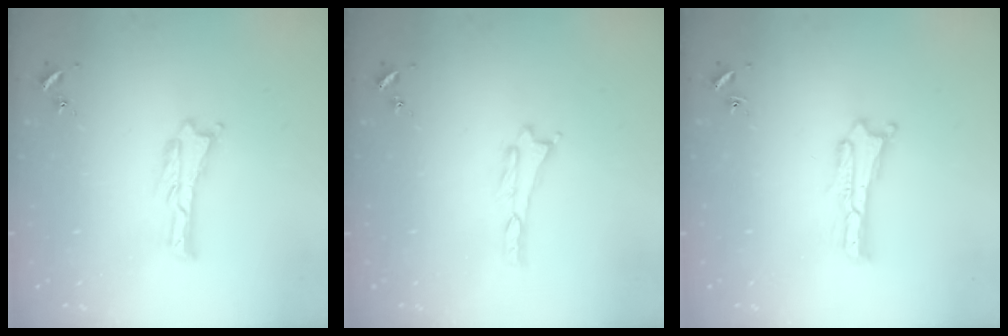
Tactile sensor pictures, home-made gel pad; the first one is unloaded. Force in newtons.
{"total": 0.0}
{"total": 0.9, "press": 0.9, "slide": 0.2}